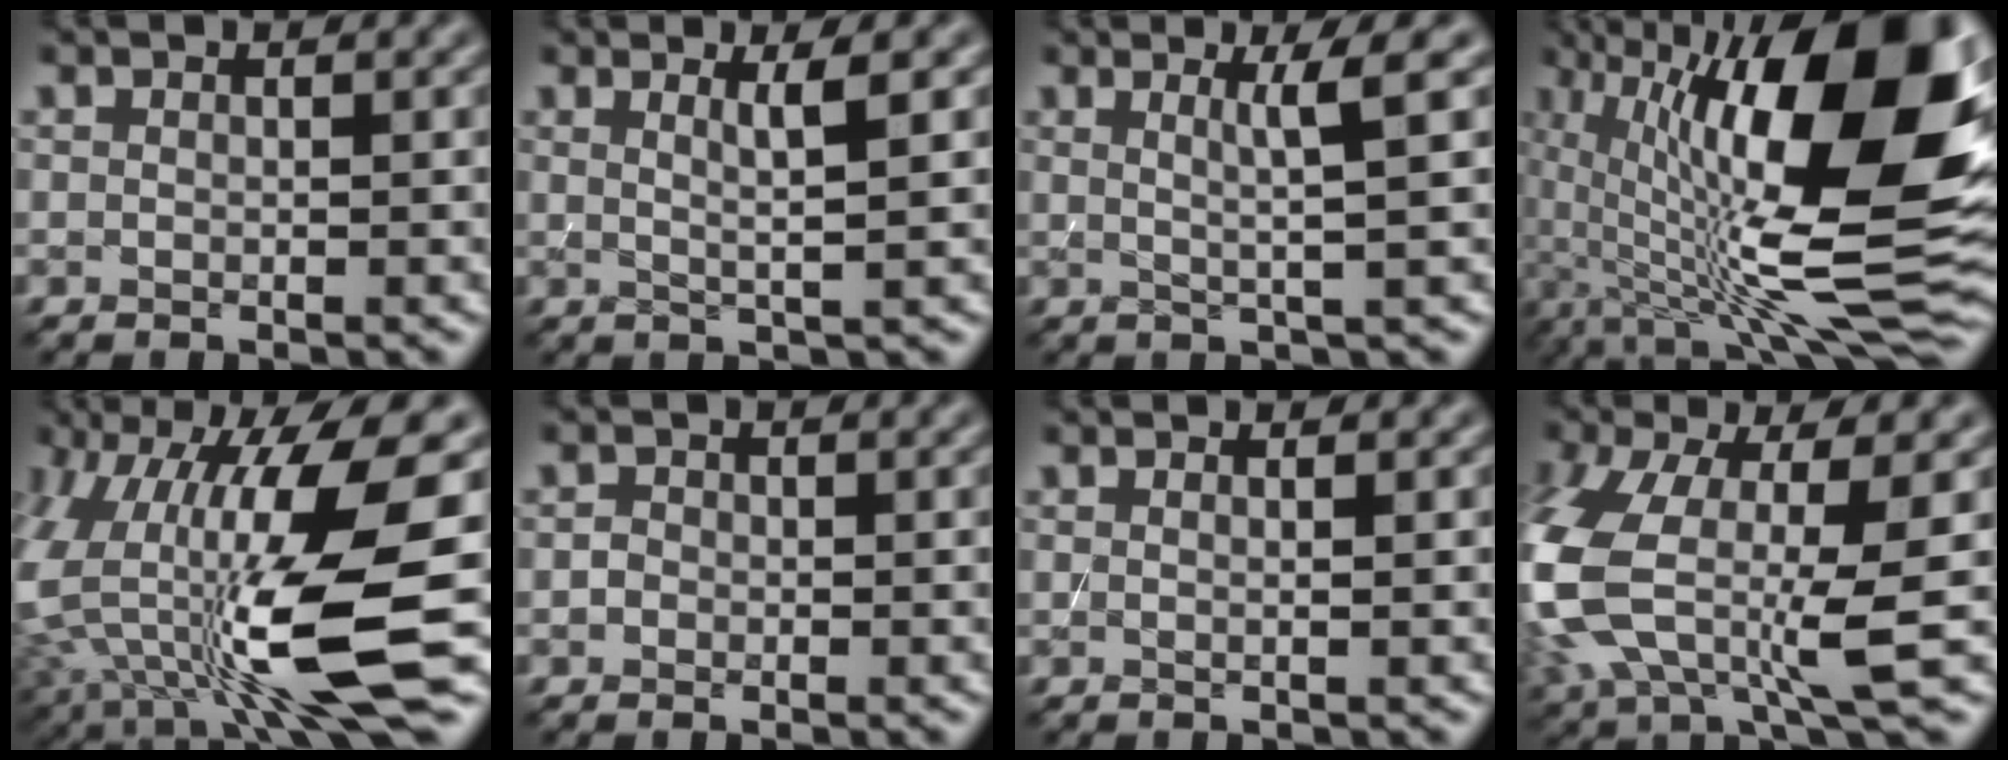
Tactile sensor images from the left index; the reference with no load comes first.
{"total": 2.7, "force": [0.9, 0.5, 2.5], "torque": [-0.038, 0.001, 0.011]}
{"total": 3.4, "force": [1.1, 0.4, 3.1], "torque": [-0.050, 0.005, 0.015]}
{"total": 18.4, "force": [1.7, 6.7, 17.0], "torque": [-0.273, 0.006, 0.031]}
{"total": 13.2, "force": [-1.0, 3.9, 12.5], "torque": [-0.245, -0.021, -0.015]}
{"total": 0.8, "force": [-0.3, 0.7, 0.2], "torque": [-0.001, 0.000, -0.008]}
{"total": 1.0, "force": [0.3, 0.4, 0.9], "torque": [-0.008, -0.001, -0.005]}
{"total": 11.2, "force": [-1.7, 4.9, 9.9], "torque": [-0.236, -0.022, -0.032]}